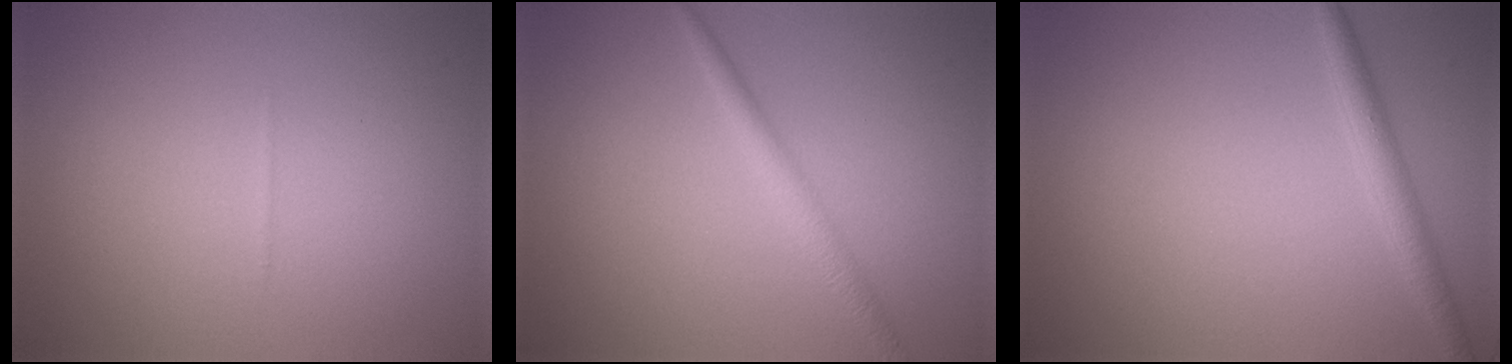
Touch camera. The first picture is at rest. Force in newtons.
{"total": 1.9, "press": 1.9, "slide": 0.1}
{"total": 2.0, "press": 2.0, "slide": 0.0}